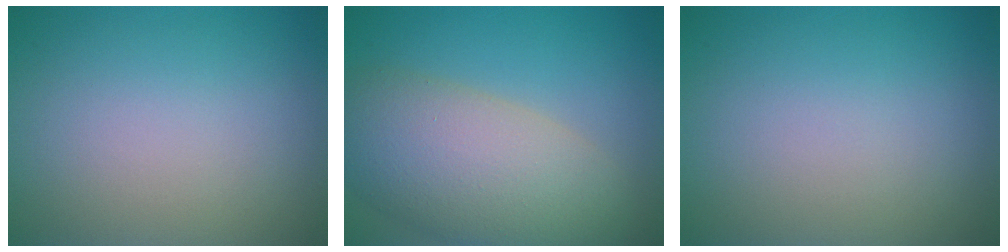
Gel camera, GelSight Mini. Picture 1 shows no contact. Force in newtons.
{"total": 9.2, "press": 9.2, "slide": 0.6}
{"total": 0.0}